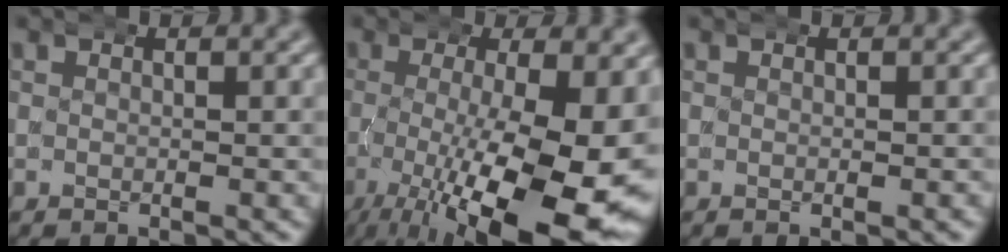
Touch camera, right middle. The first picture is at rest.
{"total": 11.3, "force": [-3.0, 3.5, 10.3], "torque": [-0.174, -0.032, -0.022]}
{"total": 0.0}